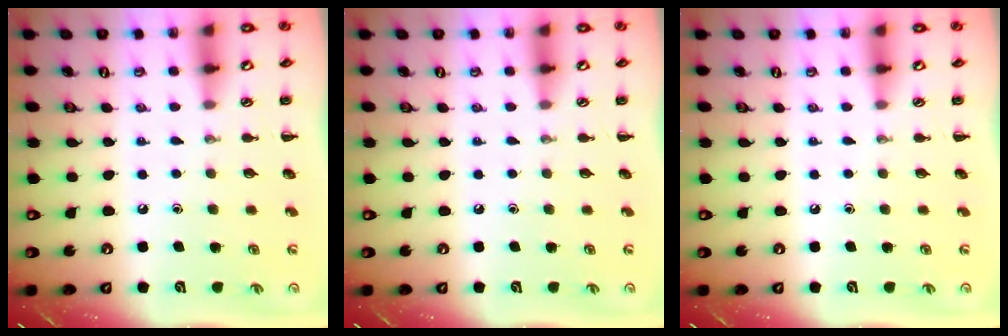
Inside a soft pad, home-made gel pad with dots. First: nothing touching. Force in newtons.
{"total": 0.0}
{"total": 0.0}